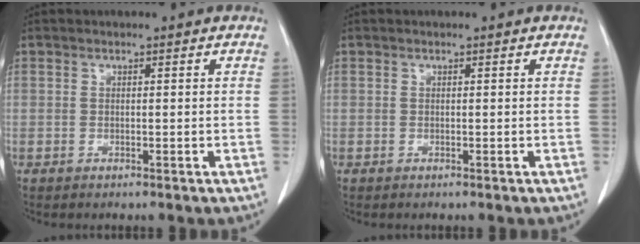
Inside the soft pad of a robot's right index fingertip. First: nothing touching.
{"total": 0.0}